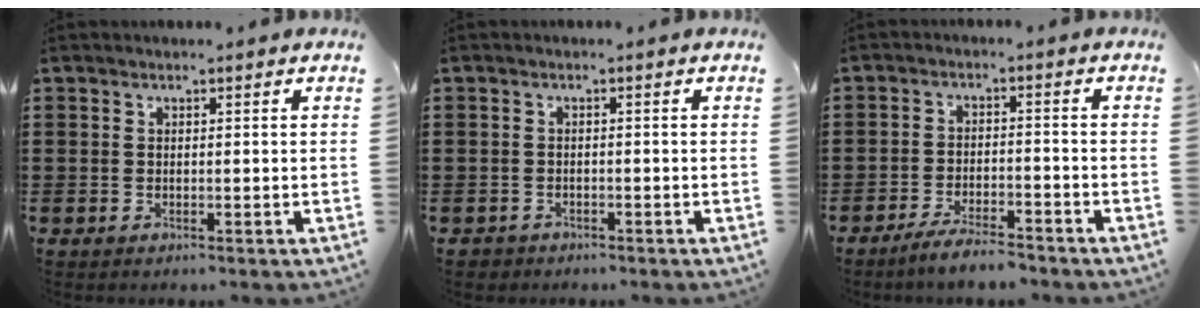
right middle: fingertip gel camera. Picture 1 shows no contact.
{"total": 1.0, "force": [-0.9, 0.4, 0.0], "torque": [-0.004, 0.001, -0.020]}
{"total": 5.1, "force": [-4.7, 0.4, 1.9], "torque": [-0.039, -0.002, -0.092]}